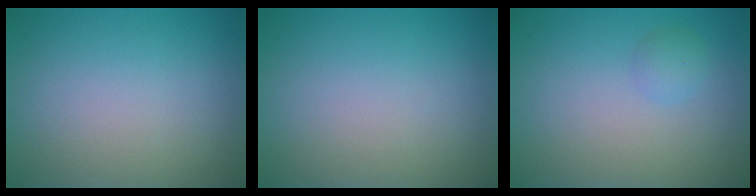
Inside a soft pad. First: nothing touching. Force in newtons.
{"total": 0.0}
{"total": 1.1, "press": 1.1, "slide": 0.1}